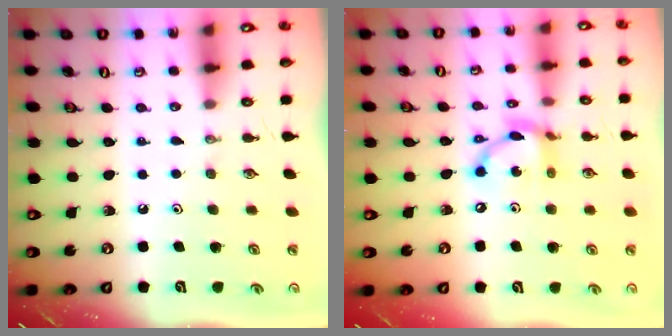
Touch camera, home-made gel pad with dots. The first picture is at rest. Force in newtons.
{"total": 12.0, "press": 12.0, "slide": 0.9}